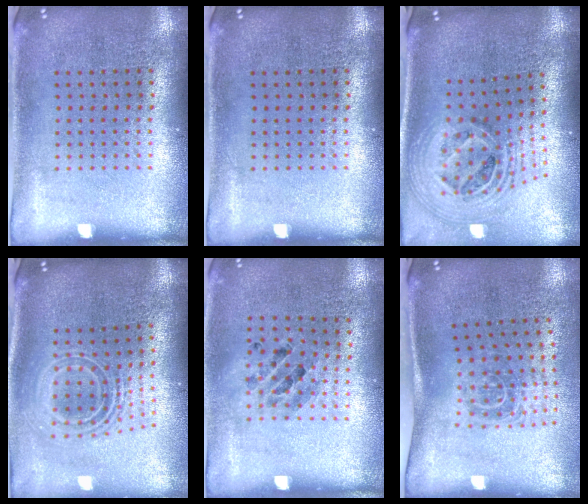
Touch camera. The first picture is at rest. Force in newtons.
{"total": 0.0}
{"total": 2.7, "press": 1.9, "slide": 1.9}
{"total": 2.2, "press": 1.6, "slide": 1.5}
{"total": 0.8, "press": 0.8, "slide": 0.0}
{"total": 1.7, "press": 1.2, "slide": 1.3}